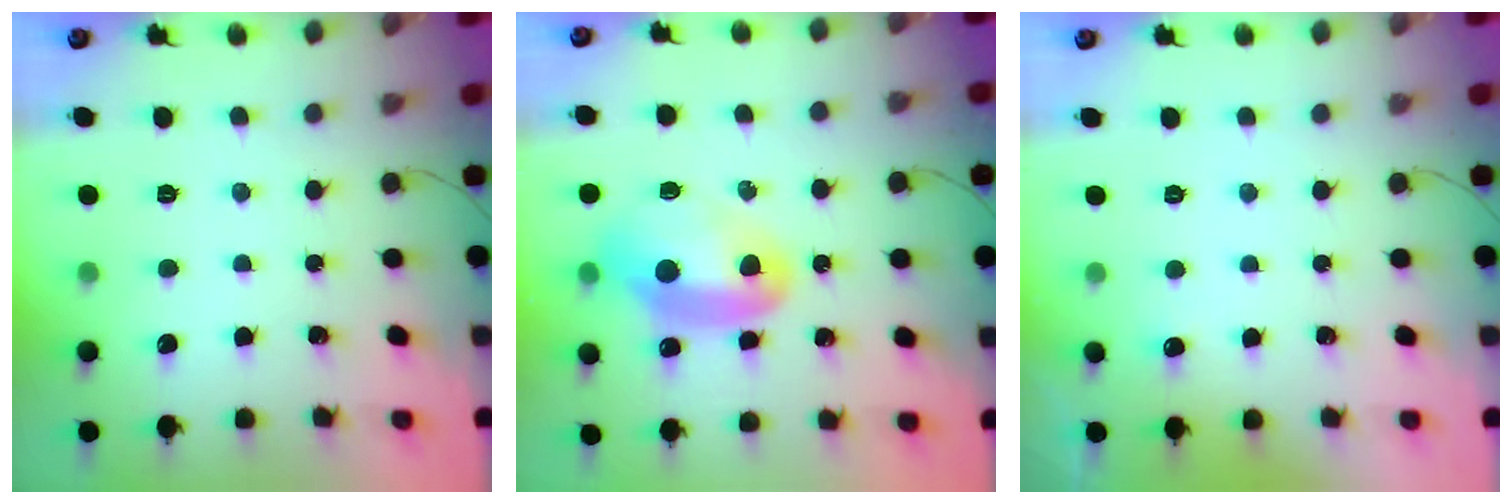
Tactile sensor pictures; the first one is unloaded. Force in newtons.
{"total": 11.9, "press": 11.9, "slide": 0.7}
{"total": 2.8, "press": 2.6, "slide": 1.2}